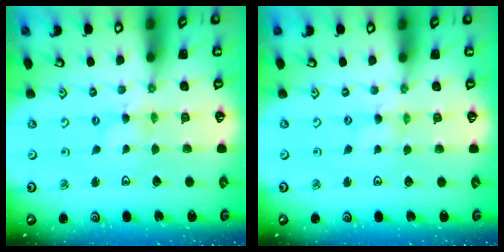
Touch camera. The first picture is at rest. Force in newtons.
{"total": 0.8, "press": 0.8, "slide": 0.1}